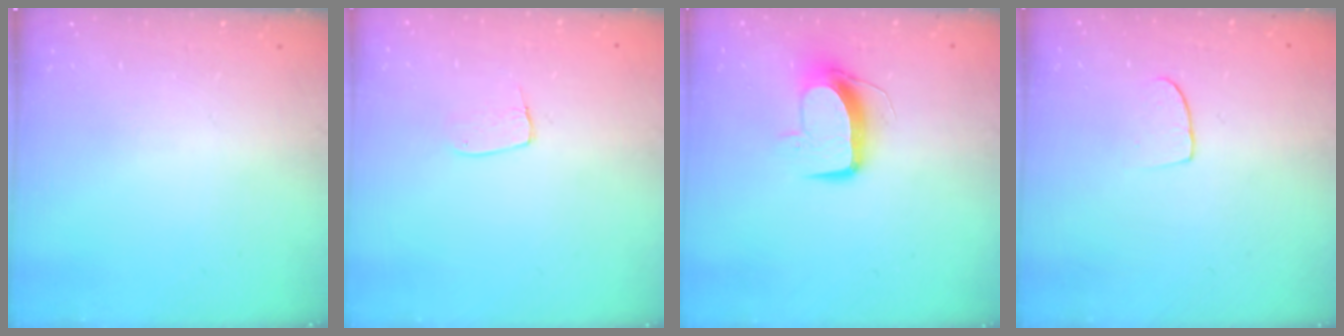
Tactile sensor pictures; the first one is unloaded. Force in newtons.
{"total": 5.2, "press": 5.2, "slide": 0.3}
{"total": 9.8, "press": 9.7, "slide": 1.0}
{"total": 6.3, "press": 6.3, "slide": 0.5}